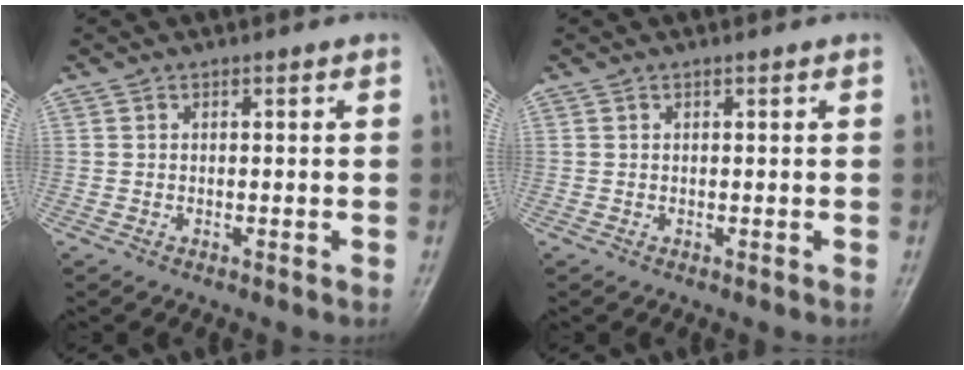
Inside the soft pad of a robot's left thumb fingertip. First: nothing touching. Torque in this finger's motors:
{"motor_torque": [-0.01, 0.02, -0.14, -0.03, 0.00]}